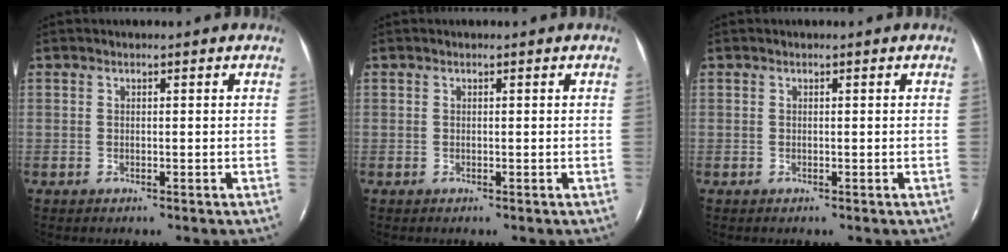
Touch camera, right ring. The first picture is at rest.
{"total": 0.0}
{"total": 0.0}